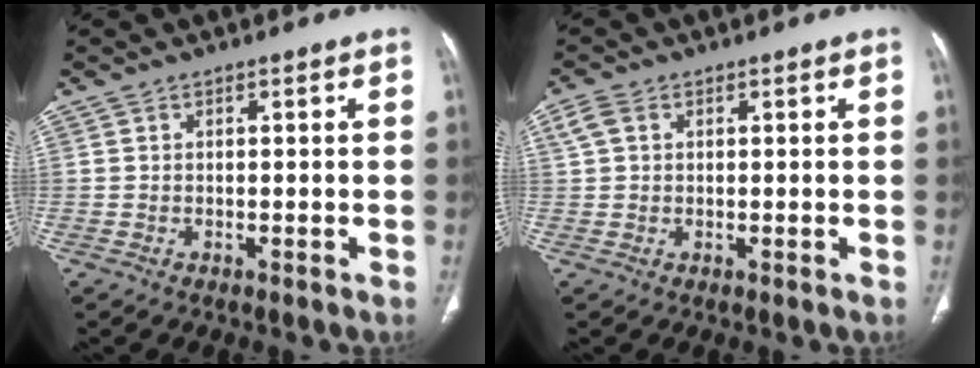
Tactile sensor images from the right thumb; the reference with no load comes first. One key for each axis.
{"total": 2.9, "fx": 1.2, "fy": 2.0, "fz": 1.8, "tx": -0.043, "ty": 0.010, "tz": 0.027}